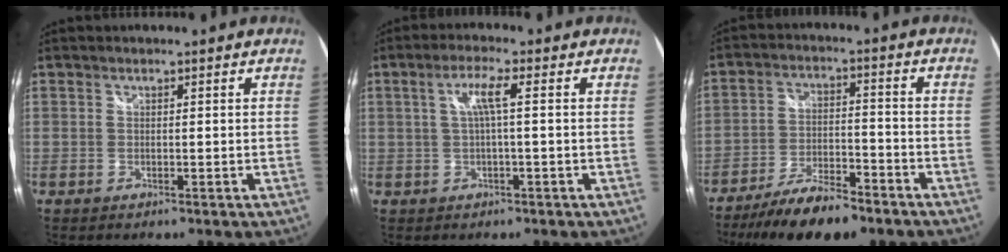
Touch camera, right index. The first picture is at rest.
{"total": 4.0, "force": [0.3, -0.1, 4.0], "torque": [-0.079, 0.004, 0.008]}
{"total": 14.1, "force": [-11.0, 3.9, 7.9], "torque": [-0.167, -0.017, -0.183]}